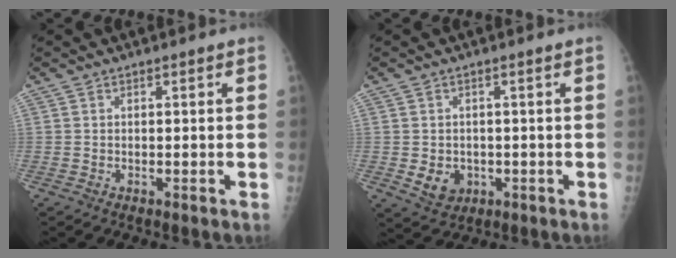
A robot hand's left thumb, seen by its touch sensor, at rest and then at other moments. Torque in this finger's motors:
{"motor_torque": [0.37, 0.40, 0.46, 0.40, -0.01]}